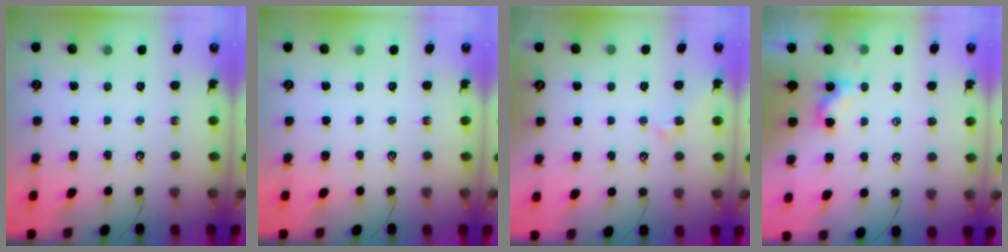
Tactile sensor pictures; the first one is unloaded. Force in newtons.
{"total": 0.0}
{"total": 0.5, "press": 0.4, "slide": 0.4}
{"total": 0.6, "press": 0.5, "slide": 0.4}